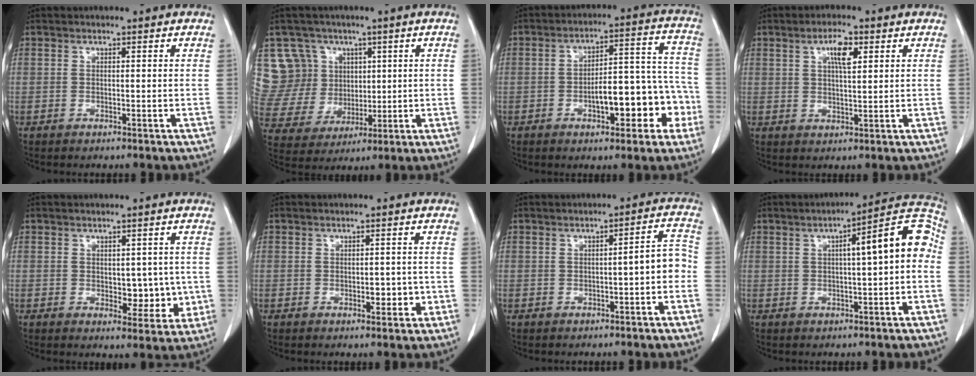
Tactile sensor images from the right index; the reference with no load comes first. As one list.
[{"total": 11.7, "force": [4.9, 10.6, 1.2], "torque": [-0.052, 0.047, 0.114]}, {"total": 12.3, "force": [-4.1, 4.6, 10.6], "torque": [-0.137, 0.049, -0.052]}, {"total": 4.5, "force": [1.9, 1.1, 3.9], "torque": [-0.072, 0.002, 0.033]}, {"total": 5.6, "force": [-0.2, 3.3, 4.4], "torque": [-0.040, -0.001, 0.008]}, {"total": 2.6, "force": [-0.6, 1.5, 2.0], "torque": [-0.020, 0.002, -0.002]}, {"total": 4.2, "force": [-1.0, 0.7, 4.0], "torque": [-0.047, 0.019, -0.014]}, {"total": 10.6, "force": [1.0, 1.7, 10.4], "torque": [-0.137, 0.039, 0.008]}]